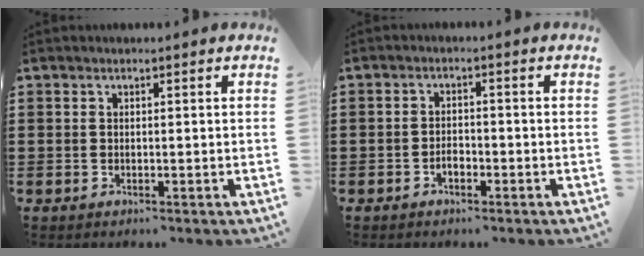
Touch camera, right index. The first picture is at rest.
{"total": 2.0, "force": [-1.0, 1.1, 1.4], "torque": [-0.028, 0.003, -0.020]}